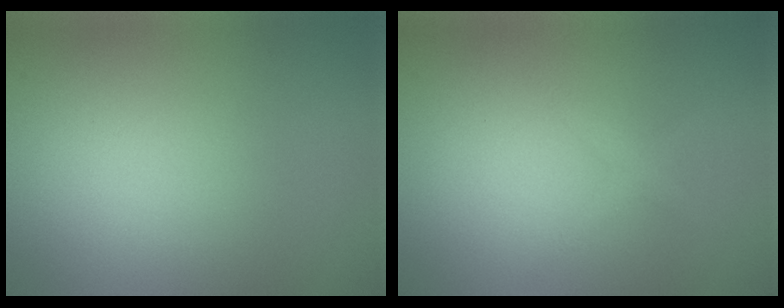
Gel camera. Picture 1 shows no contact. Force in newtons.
{"total": 1.0, "press": 1.0, "slide": 0.0}